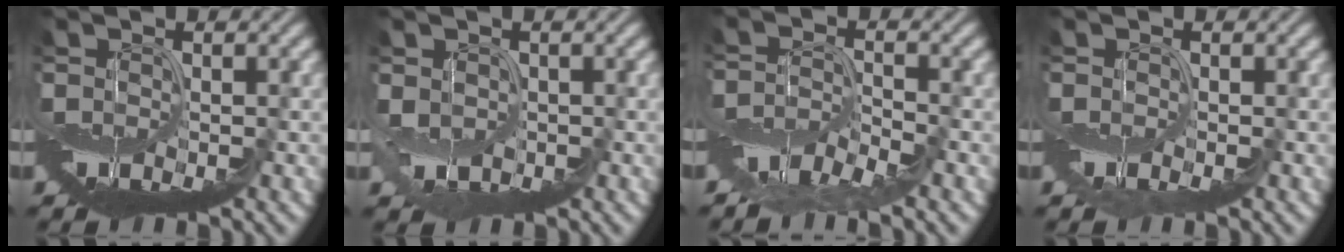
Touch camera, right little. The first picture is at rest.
{"total": 1.6, "force": [1.1, 1.1, 0.5], "torque": [-0.013, -0.004, 0.022]}
{"total": 2.3, "force": [-2.2, -0.6, -0.3], "torque": [0.006, 0.007, -0.048]}
{"total": 0.7, "force": [0.1, -0.4, -0.6], "torque": [0.011, 0.002, 0.000]}